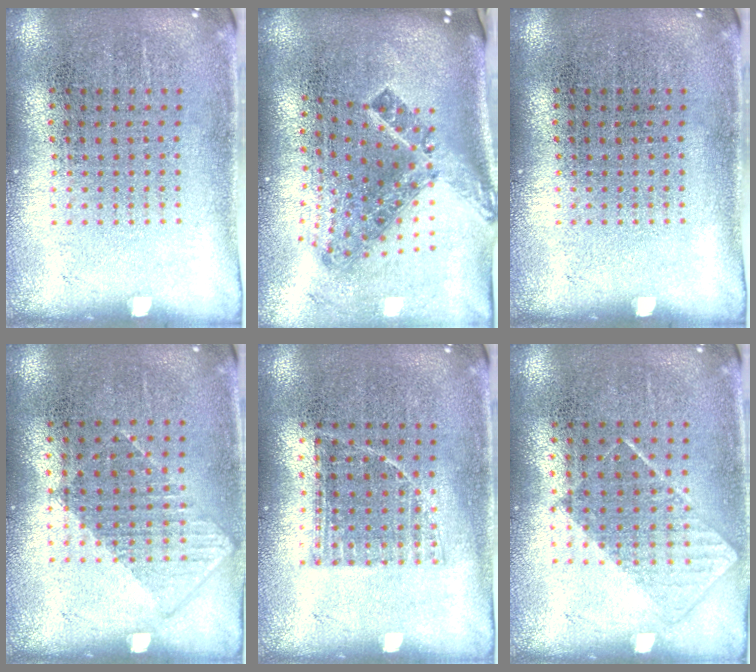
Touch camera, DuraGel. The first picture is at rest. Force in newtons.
{"total": 2.0, "press": 1.4, "slide": 1.4}
{"total": 0.0}
{"total": 0.8, "press": 0.6, "slide": 0.4}
{"total": 0.8, "press": 0.7, "slide": 0.5}
{"total": 0.8, "press": 0.6, "slide": 0.5}